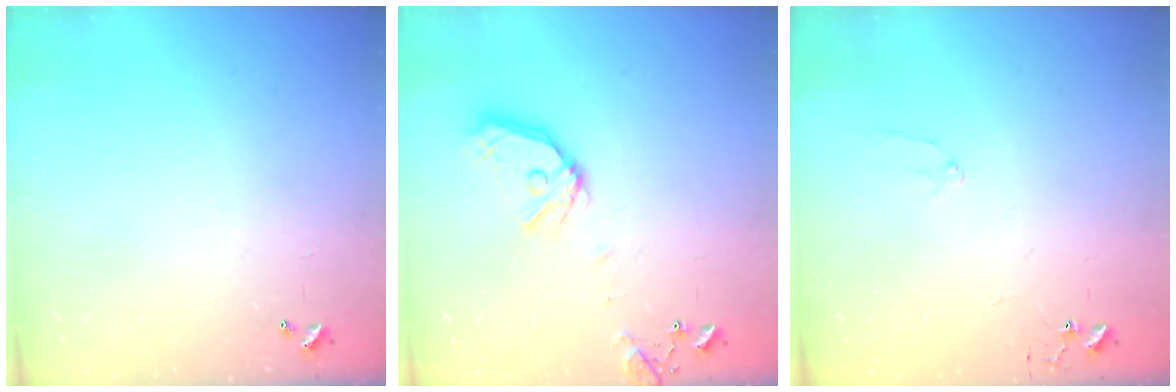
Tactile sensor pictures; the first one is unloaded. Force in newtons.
{"total": 13.4, "press": 13.2, "slide": 2.1}
{"total": 6.6, "press": 6.6, "slide": 0.8}